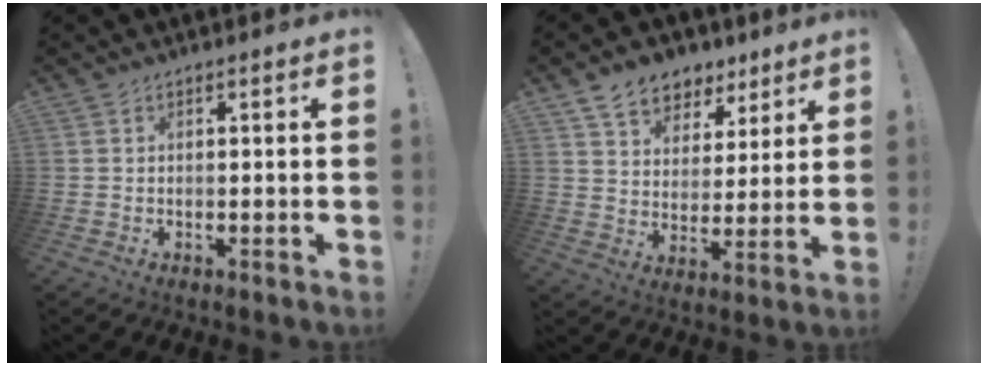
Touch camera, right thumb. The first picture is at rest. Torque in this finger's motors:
{"motor_torque": [0.77, 2.00, 0.64, 0.50, 0.00]}